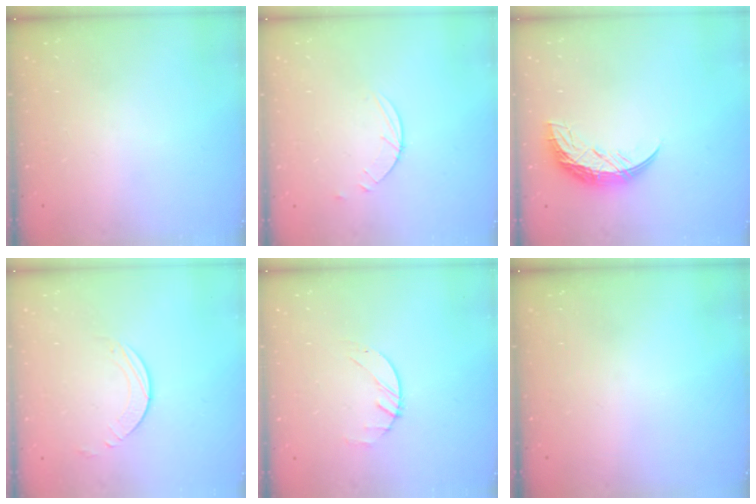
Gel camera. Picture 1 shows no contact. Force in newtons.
{"total": 2.5, "press": 2.4, "slide": 0.3}
{"total": 10.7, "press": 10.7, "slide": 0.4}
{"total": 3.2, "press": 3.2, "slide": 0.3}
{"total": 1.4, "press": 1.3, "slide": 0.2}
{"total": 0.0}